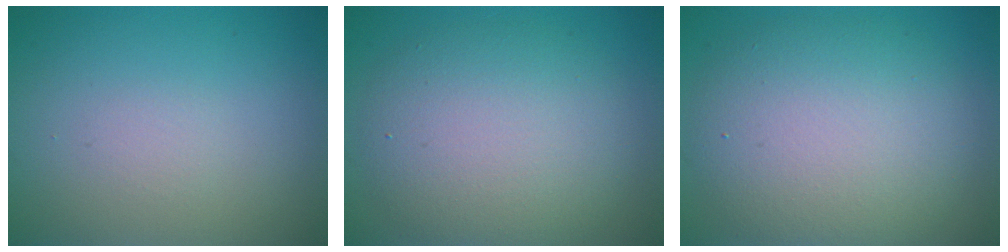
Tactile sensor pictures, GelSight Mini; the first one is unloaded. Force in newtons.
{"total": 6.9, "press": 6.9, "slide": 0.6}
{"total": 8.5, "press": 8.4, "slide": 0.9}